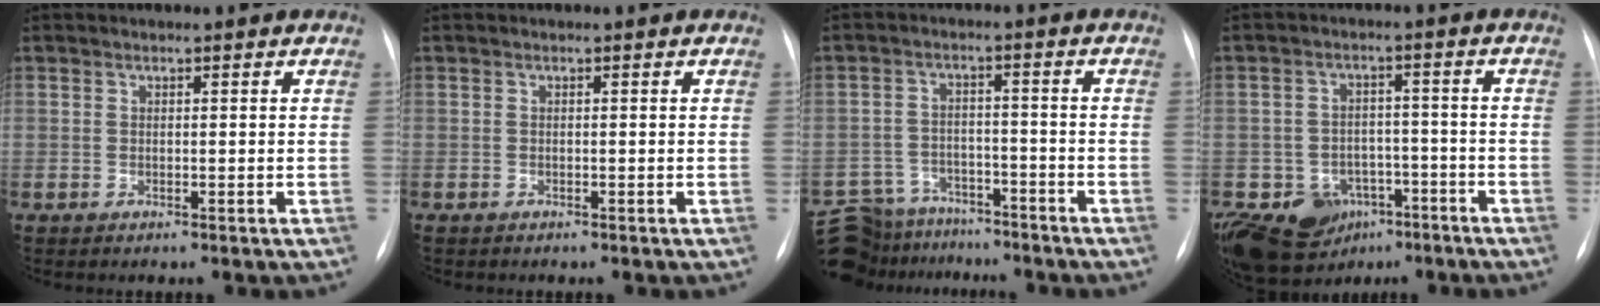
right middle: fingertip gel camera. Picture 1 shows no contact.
{"total": 0.0}
{"total": 14.4, "force": [-12.4, 6.6, 3.1], "torque": [-0.080, 0.015, -0.182]}
{"total": 13.4, "force": [-7.2, 10.5, 4.2], "torque": [-0.089, 0.028, -0.097]}